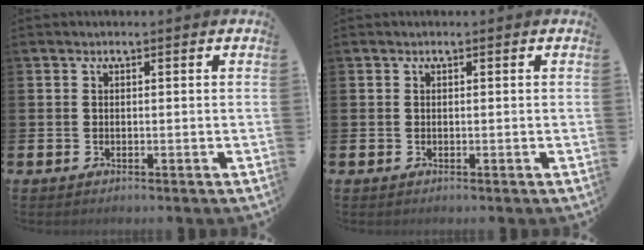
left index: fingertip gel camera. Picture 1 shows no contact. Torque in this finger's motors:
{"motor_torque": [-0.35, 0.36, -0.50, -0.01]}